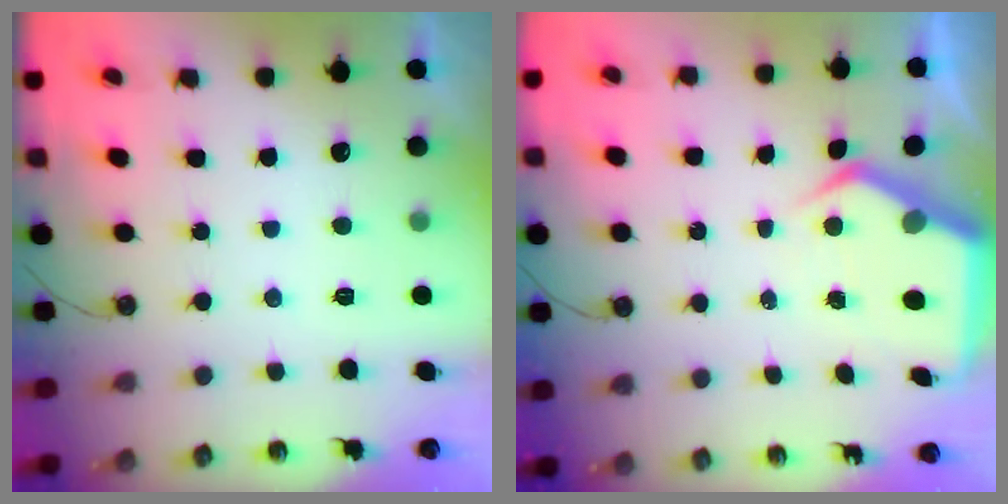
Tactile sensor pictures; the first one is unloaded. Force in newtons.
{"total": 6.7, "press": 6.7, "slide": 0.5}